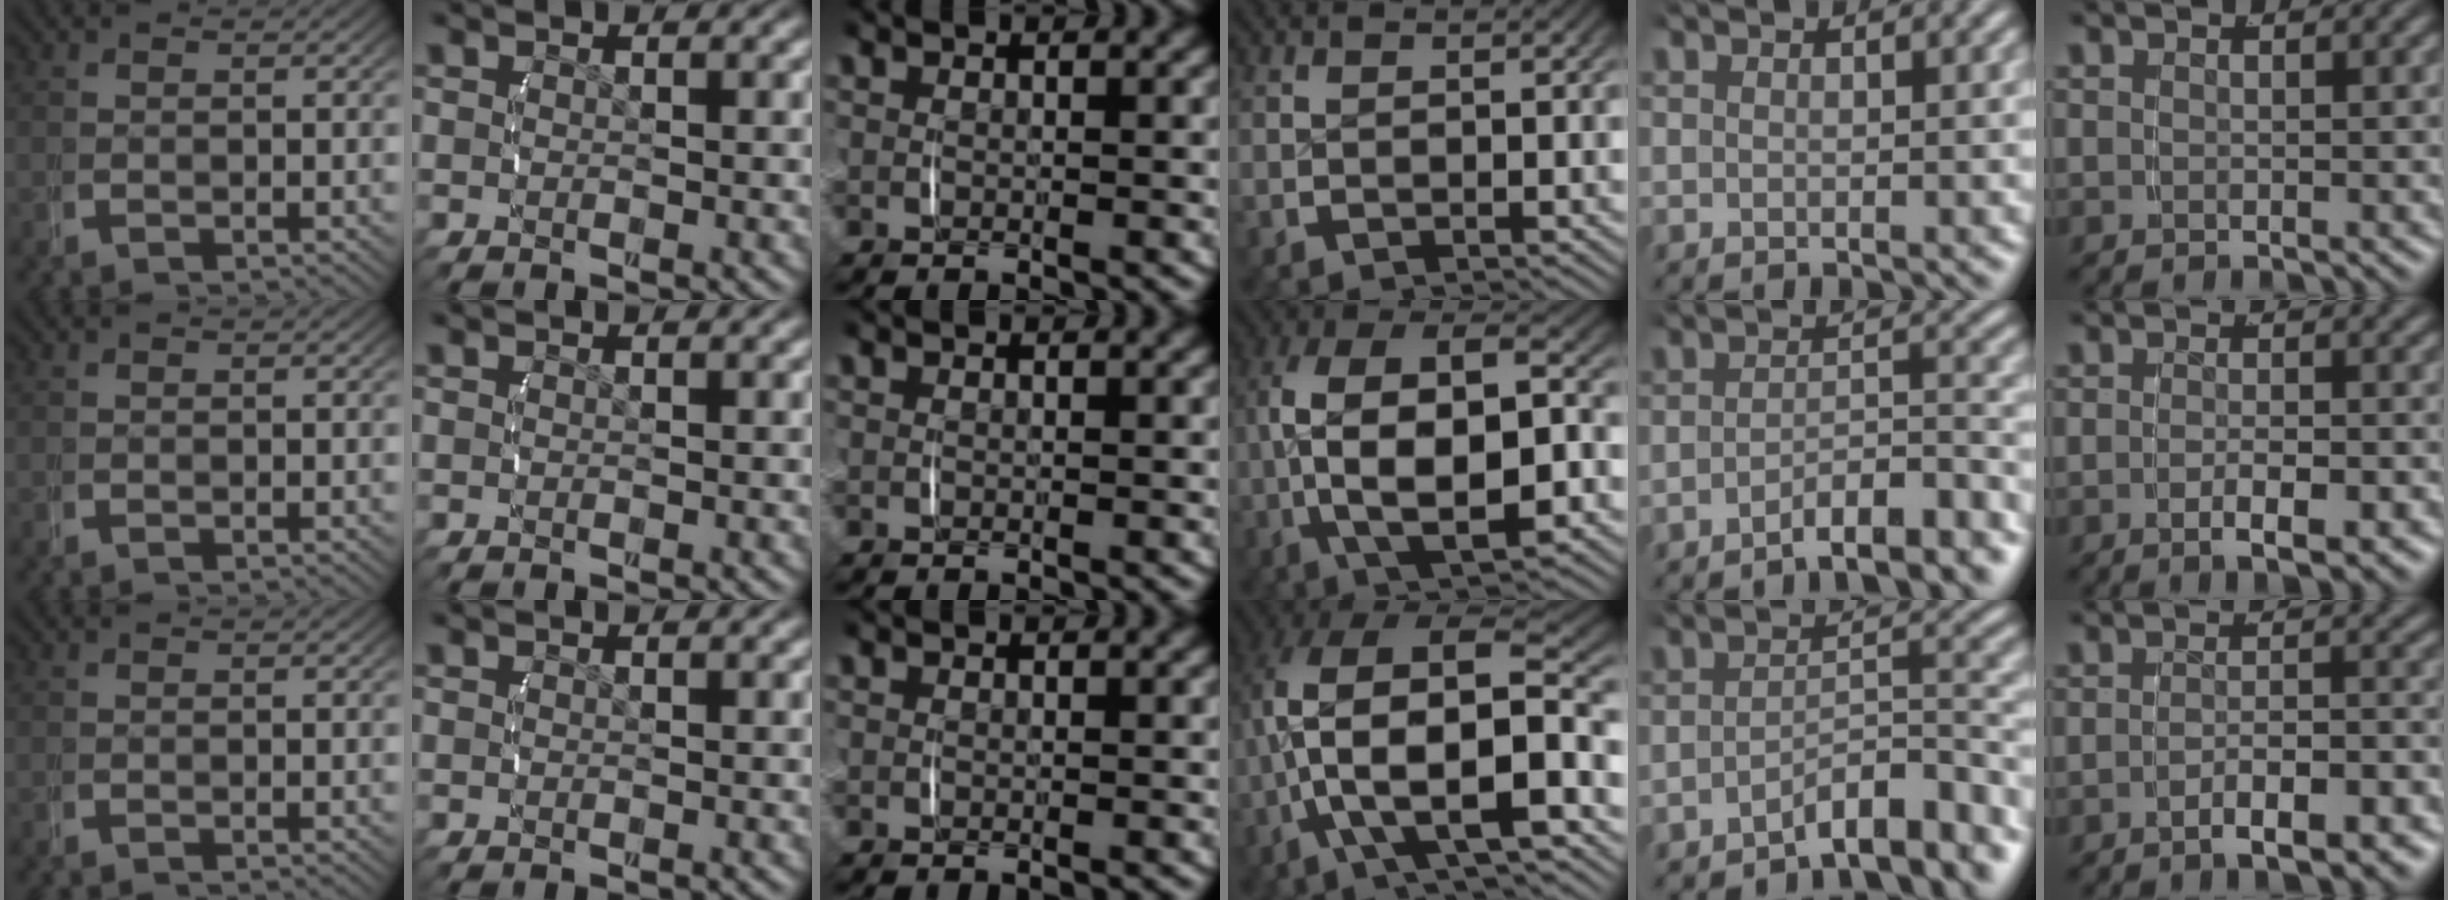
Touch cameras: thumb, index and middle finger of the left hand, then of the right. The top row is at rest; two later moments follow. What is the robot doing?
{"motion": "lift_and_place", "object": "toothpaste"}